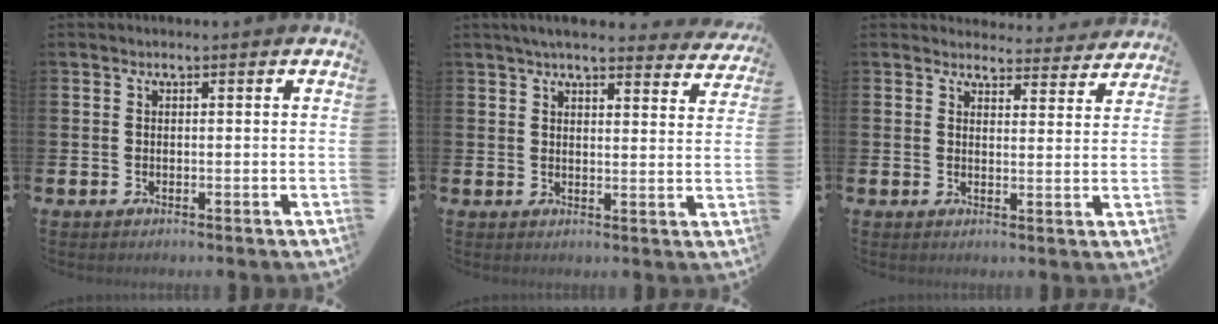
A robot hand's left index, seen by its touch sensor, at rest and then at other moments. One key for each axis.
{"total": 5.0, "fx": 4.6, "fy": 0.6, "fz": 1.8, "tx": -0.039, "ty": -0.021, "tz": 0.081}
{"total": 3.8, "fx": 3.6, "fy": 1.0, "fz": 0.1, "tx": -0.001, "ty": -0.026, "tz": 0.062}